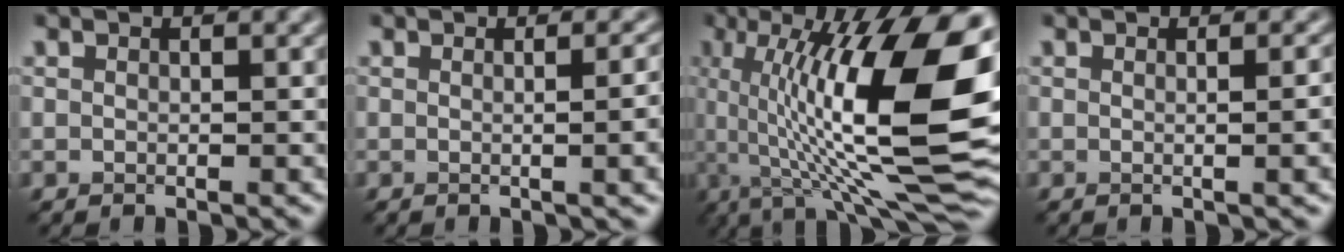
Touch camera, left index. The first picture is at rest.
{"total": 6.2, "force": [0.0, 2.7, 5.6], "torque": [-0.028, 0.013, -0.002]}
{"total": 16.8, "force": [1.0, 5.2, 16.0], "torque": [-0.245, 0.017, 0.020]}
{"total": 4.1, "force": [0.0, 1.6, 3.7], "torque": [-0.020, 0.012, -0.002]}